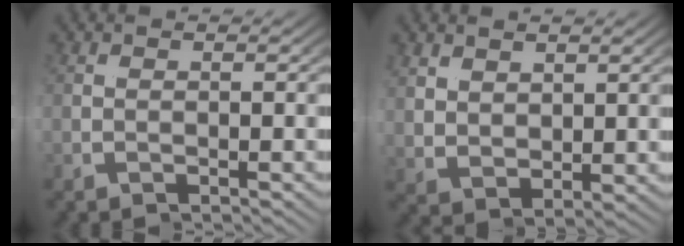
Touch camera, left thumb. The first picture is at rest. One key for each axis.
{"total": 1.8, "fx": 1.7, "fy": -0.4, "fz": -0.4, "tx": 0.008, "ty": 0.006, "tz": 0.030}